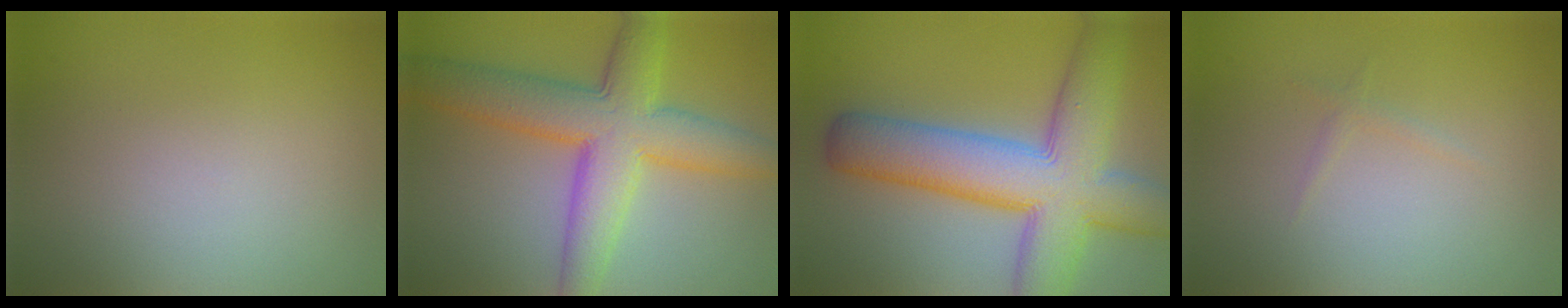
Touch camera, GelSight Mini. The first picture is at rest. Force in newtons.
{"total": 8.9, "press": 8.9, "slide": 0.1}
{"total": 11.8, "press": 11.8, "slide": 0.4}
{"total": 0.7, "press": 0.7, "slide": 0.1}